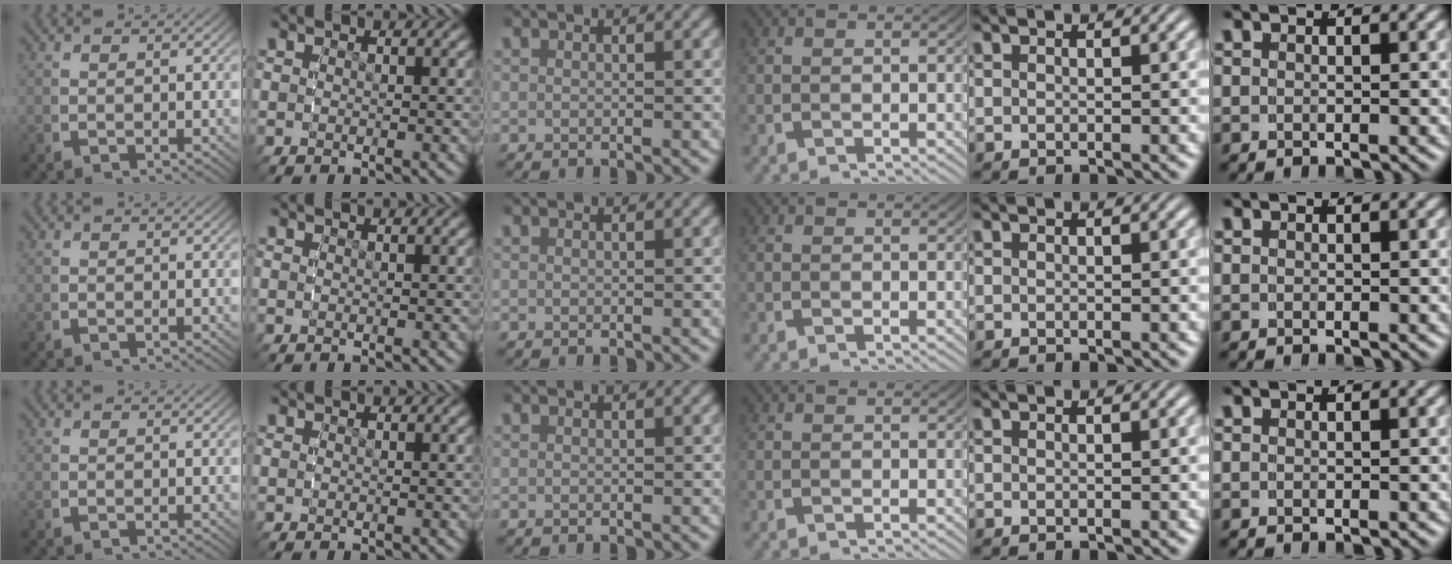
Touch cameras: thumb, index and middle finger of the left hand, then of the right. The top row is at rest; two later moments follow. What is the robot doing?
{"motion": "reach", "object": "photo album"}